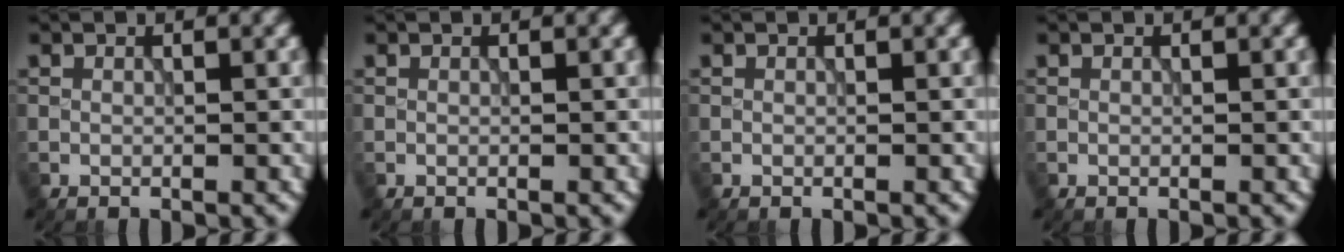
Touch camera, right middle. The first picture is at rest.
{"total": 0.0}
{"total": 0.0}
{"total": 0.0}